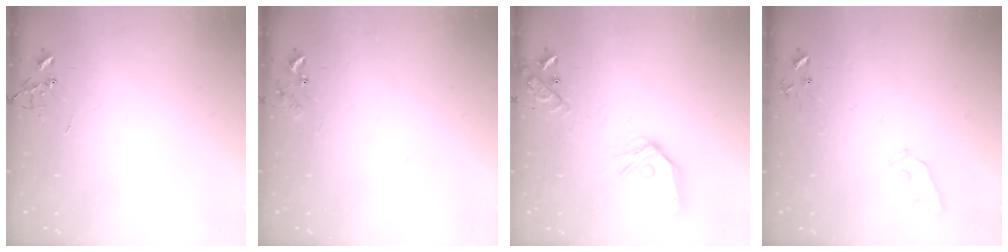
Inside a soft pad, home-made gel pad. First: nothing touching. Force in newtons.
{"total": 7.8, "press": 7.8, "slide": 0.5}
{"total": 18.6, "press": 18.4, "slide": 2.5}
{"total": 4.0, "press": 4.0, "slide": 0.5}